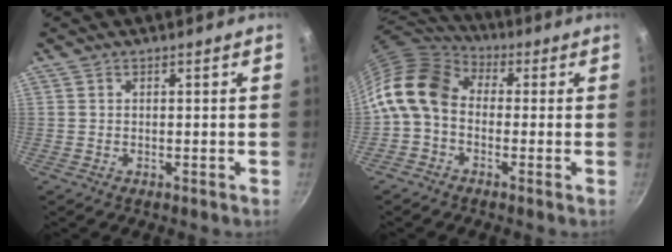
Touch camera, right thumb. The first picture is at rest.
{"total": 13.0, "force": [-0.9, 9.7, 8.7], "torque": [-0.157, 0.038, -0.041]}